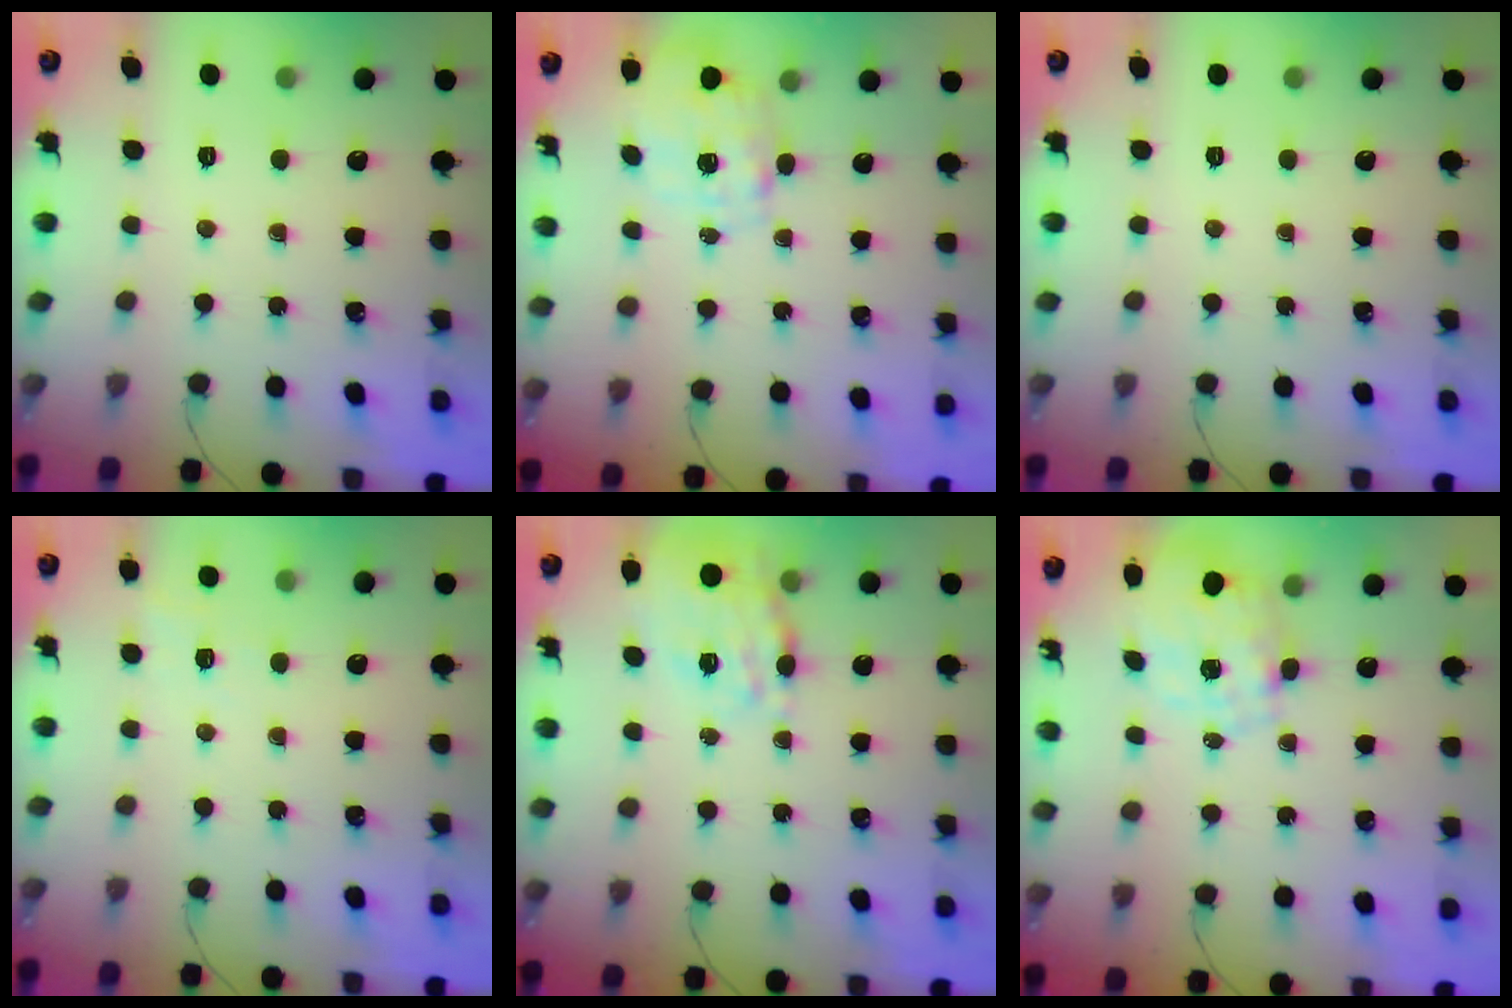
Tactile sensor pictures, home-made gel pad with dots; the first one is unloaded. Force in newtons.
{"total": 2.9, "press": 2.7, "slide": 0.9}
{"total": 0.0}
{"total": 6.8, "press": 6.6, "slide": 1.6}
{"total": 19.5, "press": 19.1, "slide": 3.6}
{"total": 2.5, "press": 2.3, "slide": 1.0}